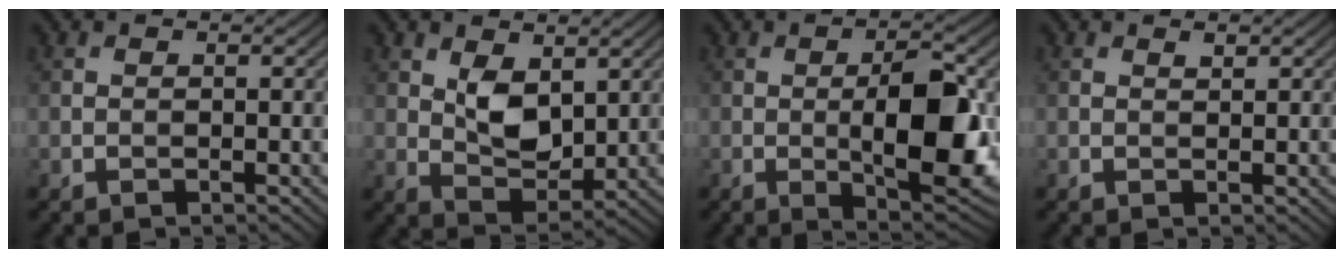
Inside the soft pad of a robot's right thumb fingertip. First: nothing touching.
{"total": 5.4, "force": [2.0, 3.2, 3.9], "torque": [-0.078, -0.009, 0.039]}
{"total": 10.3, "force": [-0.8, 3.6, 9.6], "torque": [-0.146, -0.002, -0.011]}
{"total": 0.7, "force": [0.6, 0.1, 0.4], "torque": [-0.008, -0.002, 0.011]}